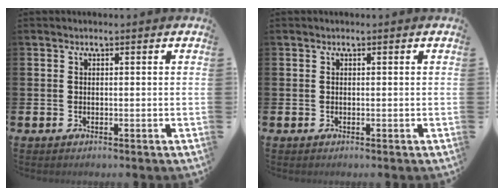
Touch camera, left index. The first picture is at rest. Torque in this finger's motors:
{"motor_torque": [0.00, 0.00, 0.01, 0.00]}